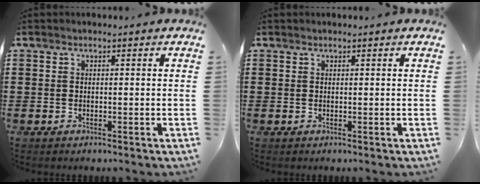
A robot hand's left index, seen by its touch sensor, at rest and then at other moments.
{"total": 0.0}